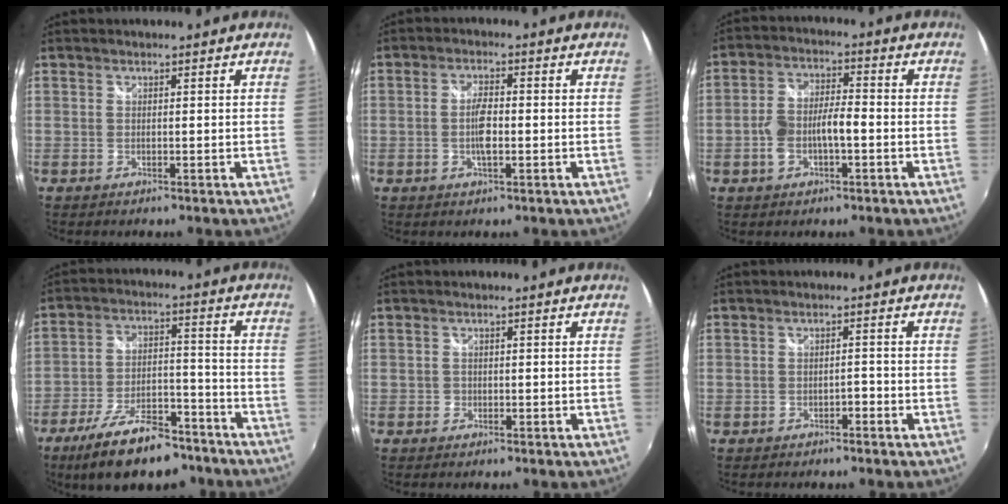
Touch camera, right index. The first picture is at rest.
{"total": 4.2, "force": [-0.7, 1.3, 3.9], "torque": [-0.077, 0.003, -0.014]}
{"total": 7.4, "force": [-2.4, 3.3, 6.2], "torque": [-0.128, 0.011, -0.040]}
{"total": 17.2, "force": [-12.7, 6.4, 9.6], "torque": [-0.183, -0.005, -0.198]}
{"total": 1.1, "force": [-0.5, 0.9, 0.1], "torque": [-0.002, -0.001, -0.008]}
{"total": 1.4, "force": [-1.1, 0.6, 0.7], "torque": [-0.014, 0.002, -0.017]}